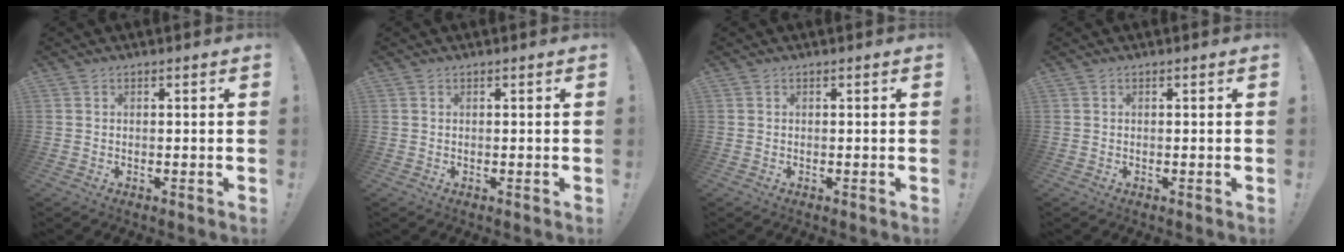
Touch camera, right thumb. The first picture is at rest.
{"total": 0.0}
{"total": 0.0}
{"total": 0.0}